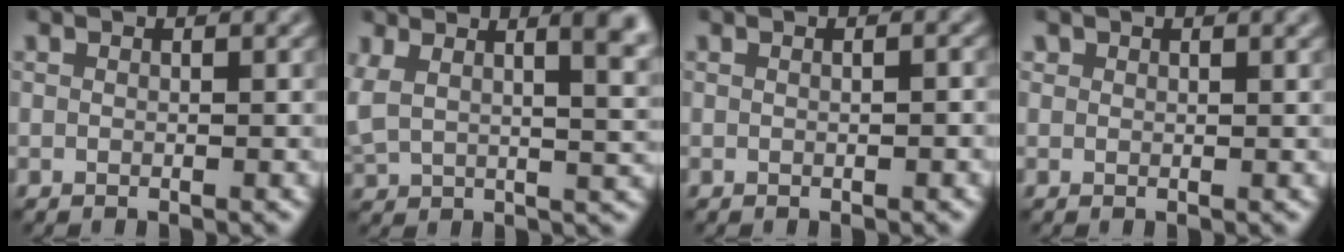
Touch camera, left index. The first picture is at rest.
{"total": 10.6, "force": [4.7, 5.0, 8.2], "torque": [-0.115, 0.033, 0.072]}
{"total": 0.8, "force": [-0.1, 0.1, 0.8], "torque": [-0.015, 0.001, -0.002]}
{"total": 1.0, "force": [0.8, 0.4, 0.4], "torque": [-0.009, -0.003, 0.017]}